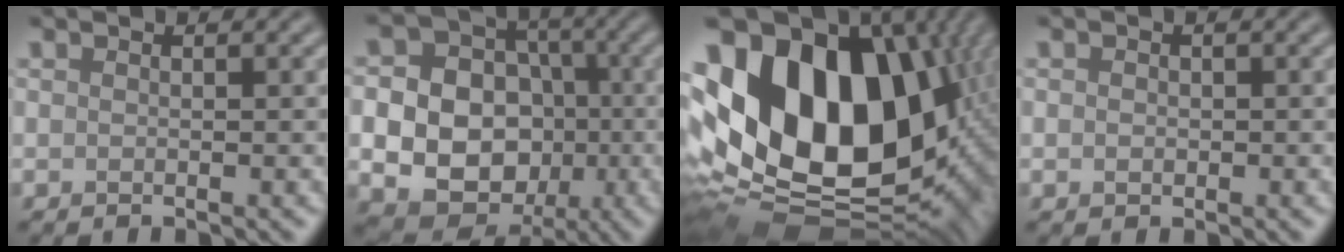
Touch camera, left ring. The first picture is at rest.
{"total": 14.8, "force": [-2.4, 13.3, 6.0], "torque": [-0.135, -0.007, -0.047]}
{"total": 19.7, "force": [3.3, 13.4, 14.1], "torque": [-0.281, 0.007, 0.068]}
{"total": 0.8, "force": [0.0, 0.7, 0.4], "torque": [-0.005, -0.002, -0.002]}